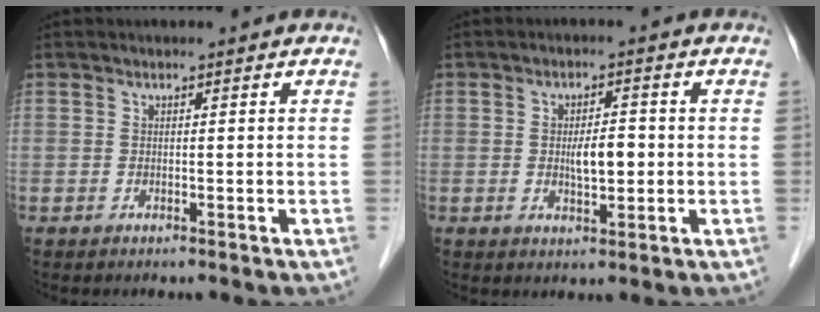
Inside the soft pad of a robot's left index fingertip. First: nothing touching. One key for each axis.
{"total": 4.3, "fx": -0.3, "fy": 1.4, "fz": 4.1, "tx": -0.069, "ty": -0.001, "tz": -0.003}